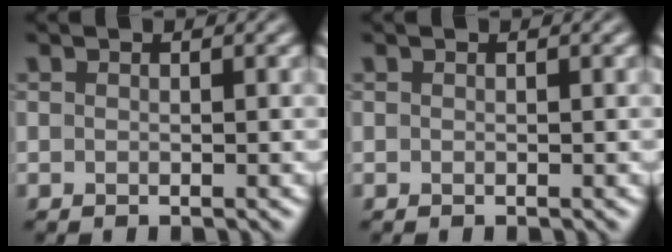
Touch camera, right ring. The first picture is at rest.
{"total": 0.0}